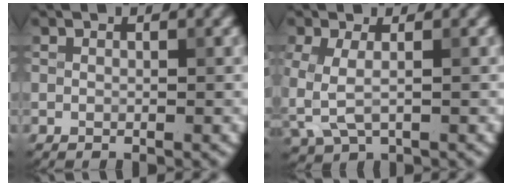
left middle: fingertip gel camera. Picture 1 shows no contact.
{"total": 3.2, "force": [-0.6, 1.8, 2.5], "torque": [-0.074, -0.006, -0.010]}